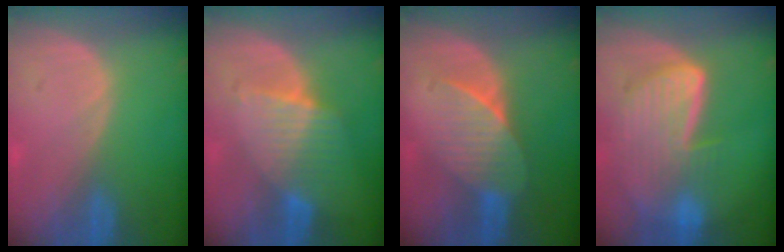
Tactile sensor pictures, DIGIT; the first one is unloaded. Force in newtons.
{"total": 6.8, "press": 6.0, "slide": 3.3}
{"total": 6.8, "press": 6.5, "slide": 2.2}
{"total": 9.3, "press": 8.1, "slide": 4.6}